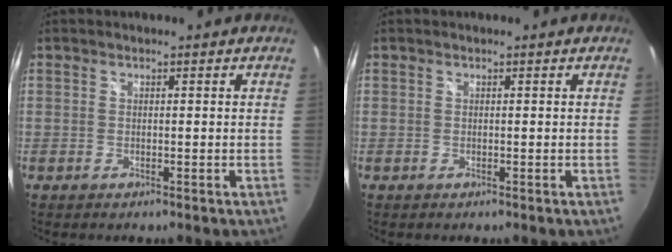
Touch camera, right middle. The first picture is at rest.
{"total": 0.0}